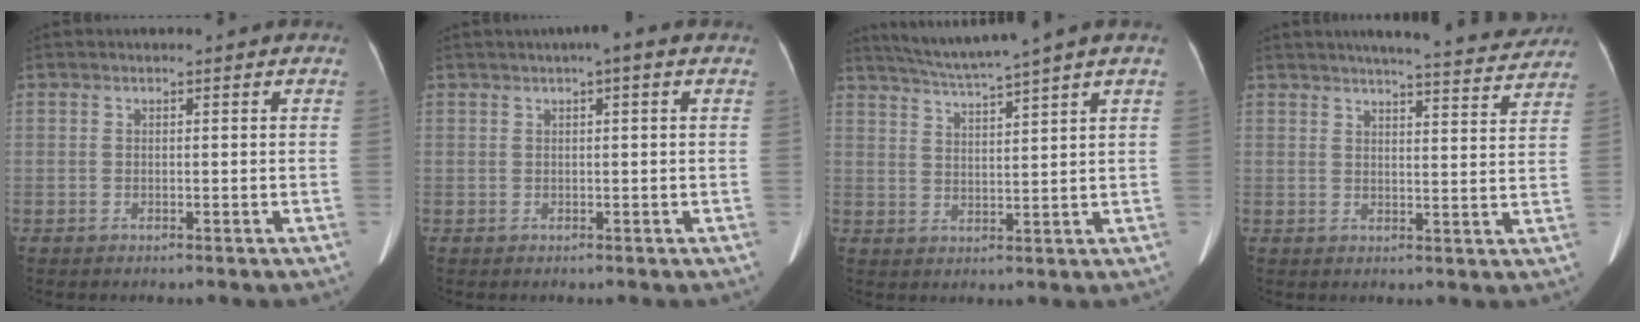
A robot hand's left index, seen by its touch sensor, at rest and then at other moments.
{"total": 2.0, "force": [1.0, 0.2, 1.8], "torque": [-0.030, 0.012, 0.010]}
{"total": 7.5, "force": [6.3, -2.0, 3.6], "torque": [-0.065, 0.003, 0.111]}
{"total": 12.3, "force": [11.3, 0.8, 4.8], "torque": [-0.063, -0.009, 0.127]}